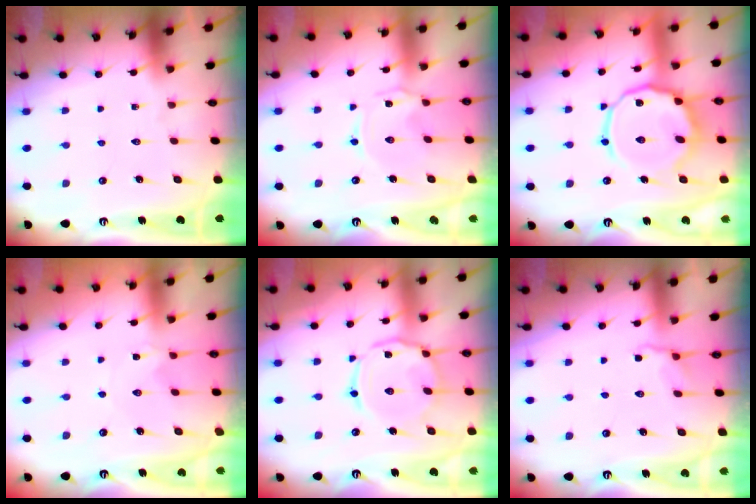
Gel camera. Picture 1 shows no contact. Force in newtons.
{"total": 0.9, "press": 0.8, "slide": 0.2}
{"total": 13.3, "press": 13.3, "slide": 1.2}
{"total": 0.0}
{"total": 10.0, "press": 10.0, "slide": 0.9}
{"total": 2.7, "press": 2.1, "slide": 1.7}